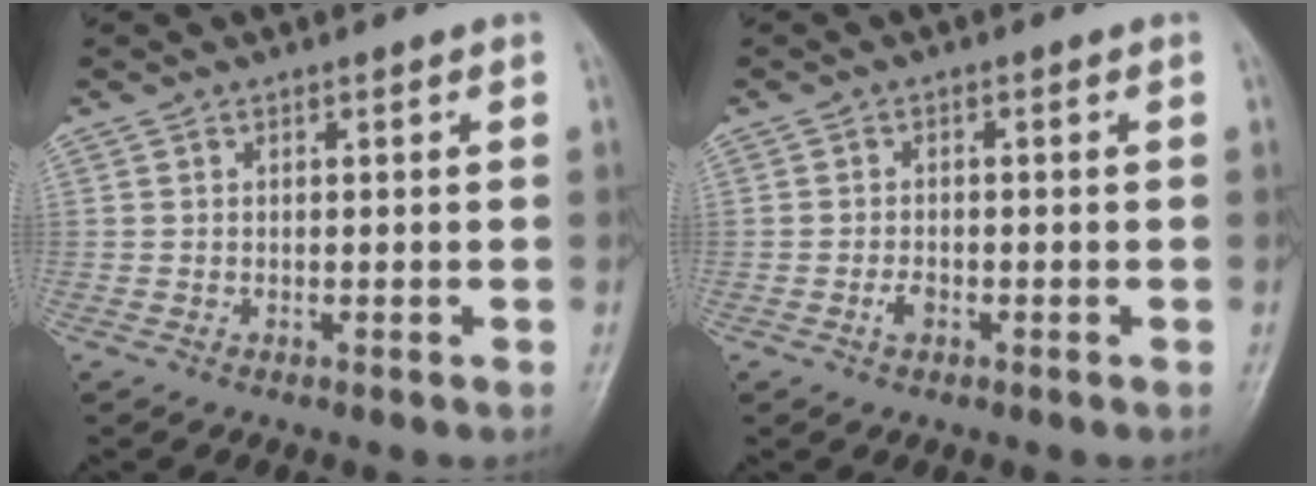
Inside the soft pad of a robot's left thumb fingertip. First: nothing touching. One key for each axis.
{"total": 1.9, "fx": -0.9, "fy": 1.2, "fz": 1.2, "tx": -0.021, "ty": 0.003, "tz": -0.018}